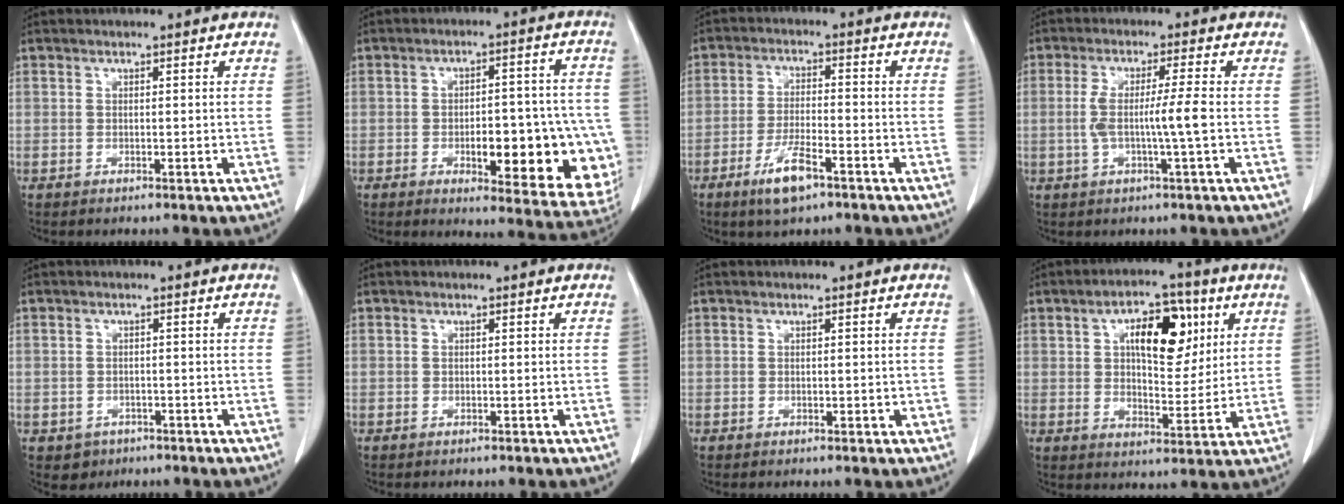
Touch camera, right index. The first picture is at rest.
{"total": 16.5, "force": [-4.5, 5.7, 14.8], "torque": [-0.124, 0.026, -0.037]}
{"total": 6.7, "force": [-4.1, 1.4, 5.1], "torque": [-0.102, -0.008, -0.072]}
{"total": 5.8, "force": [-0.8, -0.6, 5.7], "torque": [-0.111, 0.004, -0.012]}
{"total": 2.8, "force": [-1.3, 2.4, 0.3], "torque": [0.001, 0.010, -0.012]}
{"total": 0.0}
{"total": 0.8, "force": [0.0, 0.5, 0.6], "torque": [-0.005, 0.001, 0.001]}
{"total": 11.3, "force": [4.1, 5.1, 9.2], "torque": [-0.142, 0.019, 0.067]}